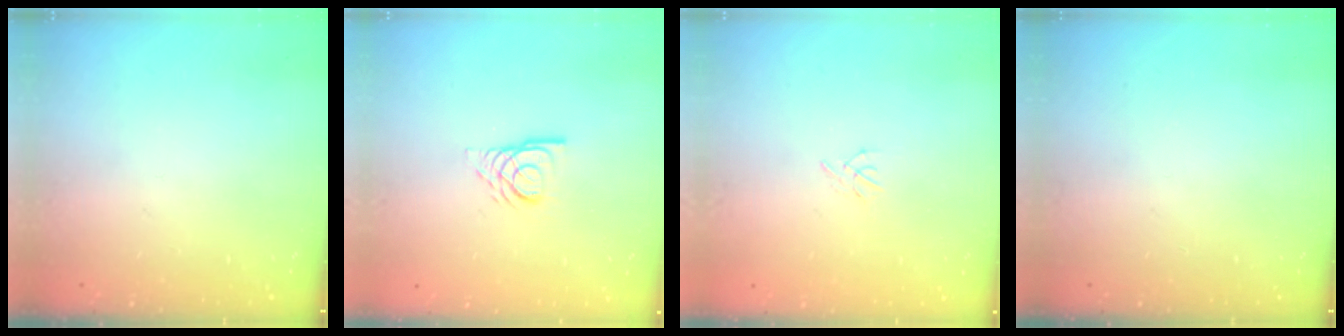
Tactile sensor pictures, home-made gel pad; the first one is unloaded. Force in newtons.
{"total": 5.7, "press": 5.7, "slide": 0.6}
{"total": 1.3, "press": 1.2, "slide": 0.4}
{"total": 0.0}